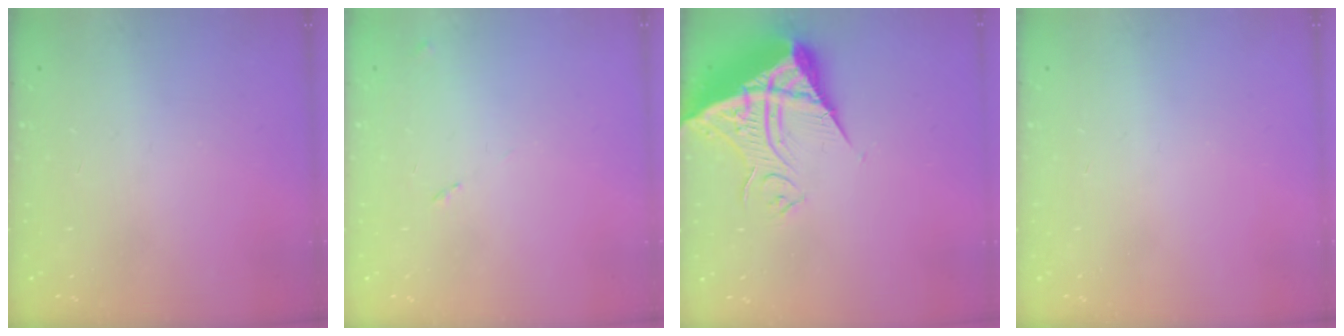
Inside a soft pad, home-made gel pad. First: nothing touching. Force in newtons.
{"total": 7.6, "press": 7.5, "slide": 0.7}
{"total": 13.2, "press": 13.1, "slide": 1.2}
{"total": 0.0}